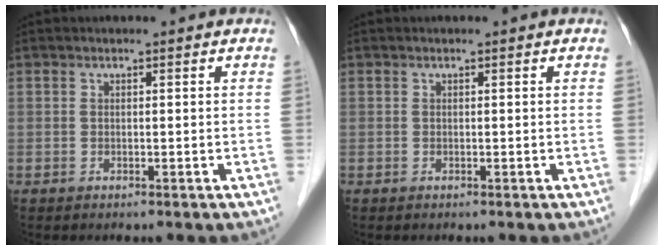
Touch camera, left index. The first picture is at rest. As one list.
[{"total": 0.0}]